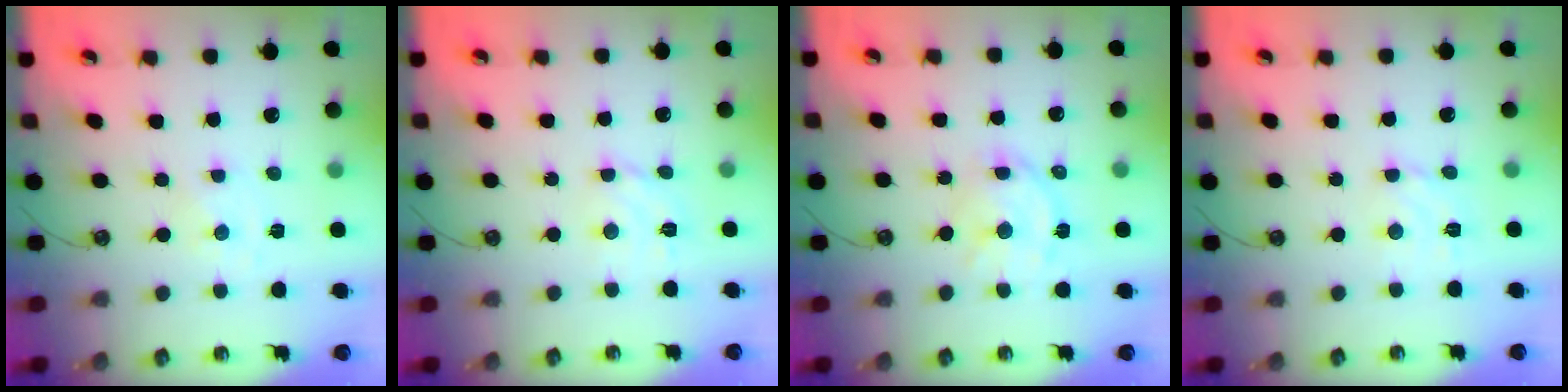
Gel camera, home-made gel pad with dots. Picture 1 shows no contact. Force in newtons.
{"total": 5.0, "press": 4.9, "slide": 0.4}
{"total": 11.4, "press": 11.4, "slide": 0.7}
{"total": 4.2, "press": 4.1, "slide": 0.6}